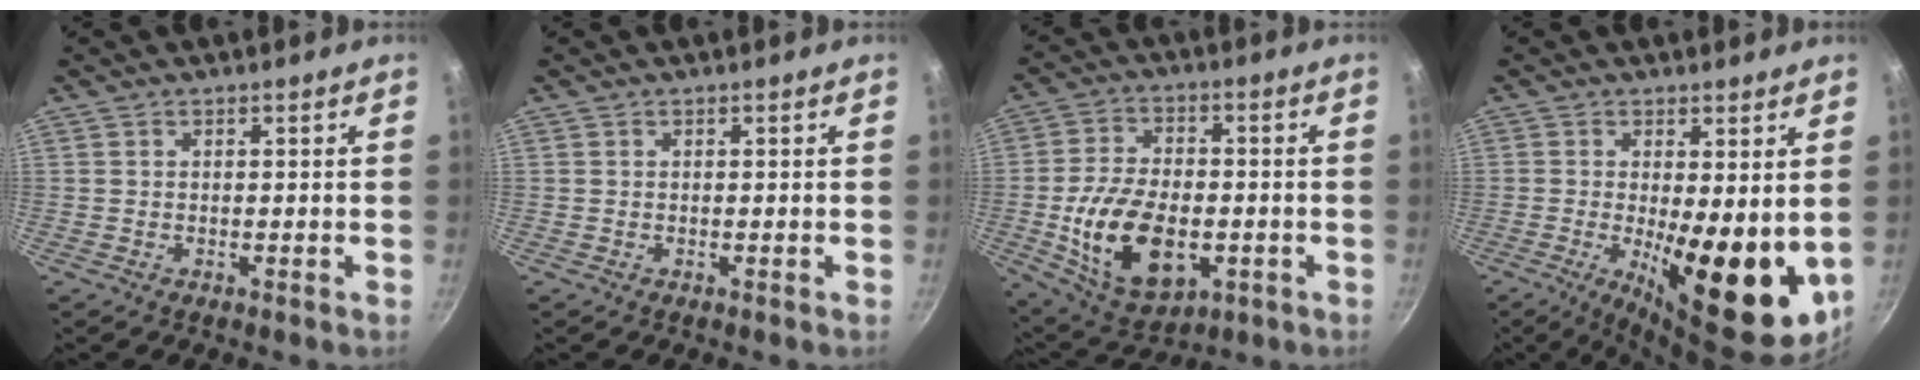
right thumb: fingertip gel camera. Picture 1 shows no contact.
{"total": 0.0}
{"total": 17.5, "force": [-3.6, 10.5, 13.6], "torque": [-0.233, 0.009, -0.047]}
{"total": 15.4, "force": [-1.0, 5.2, 14.5], "torque": [-0.185, -0.024, -0.003]}